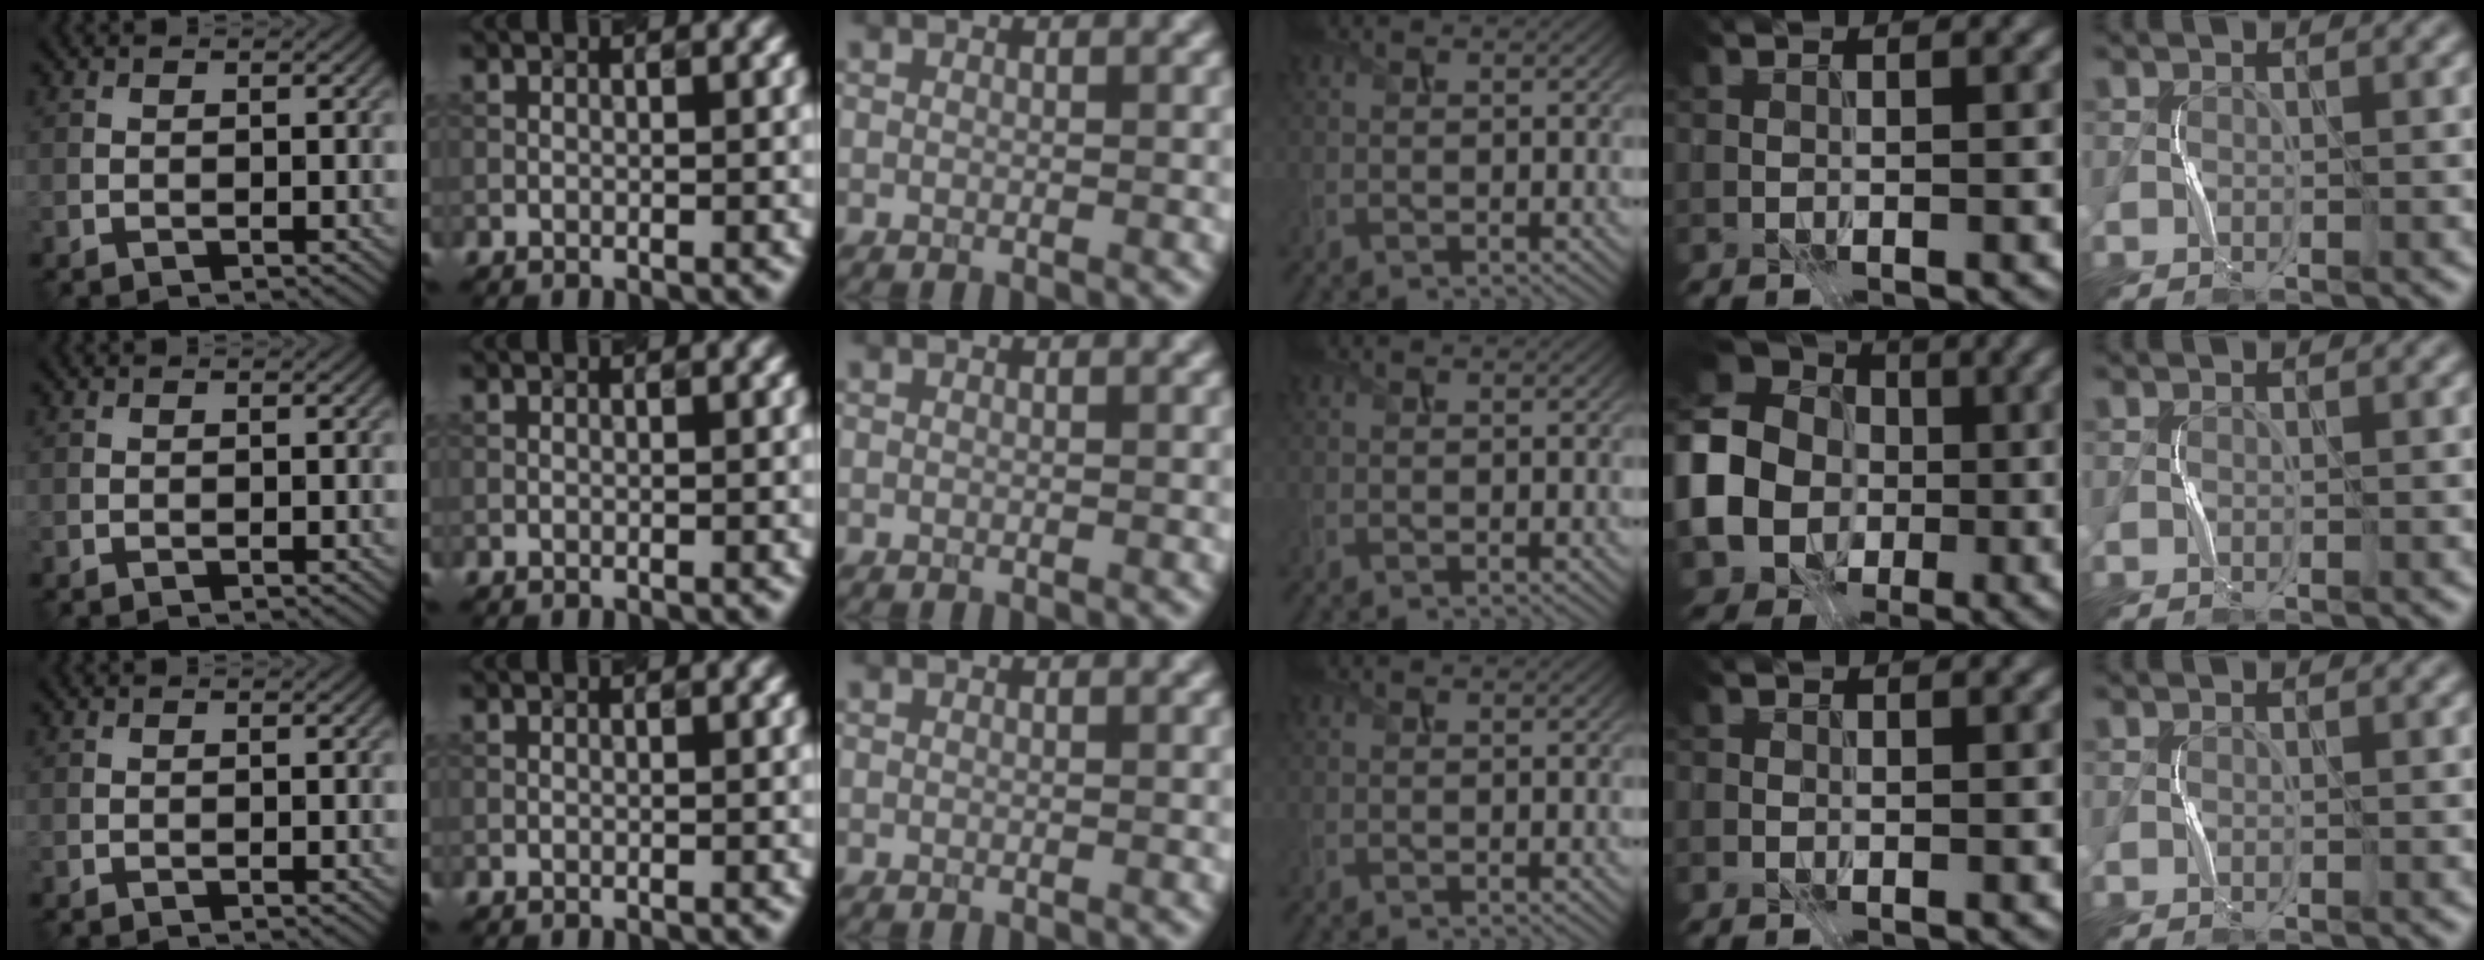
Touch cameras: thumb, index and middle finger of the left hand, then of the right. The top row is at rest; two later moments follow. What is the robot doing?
{"motion": "press", "object": "toy piano key"}